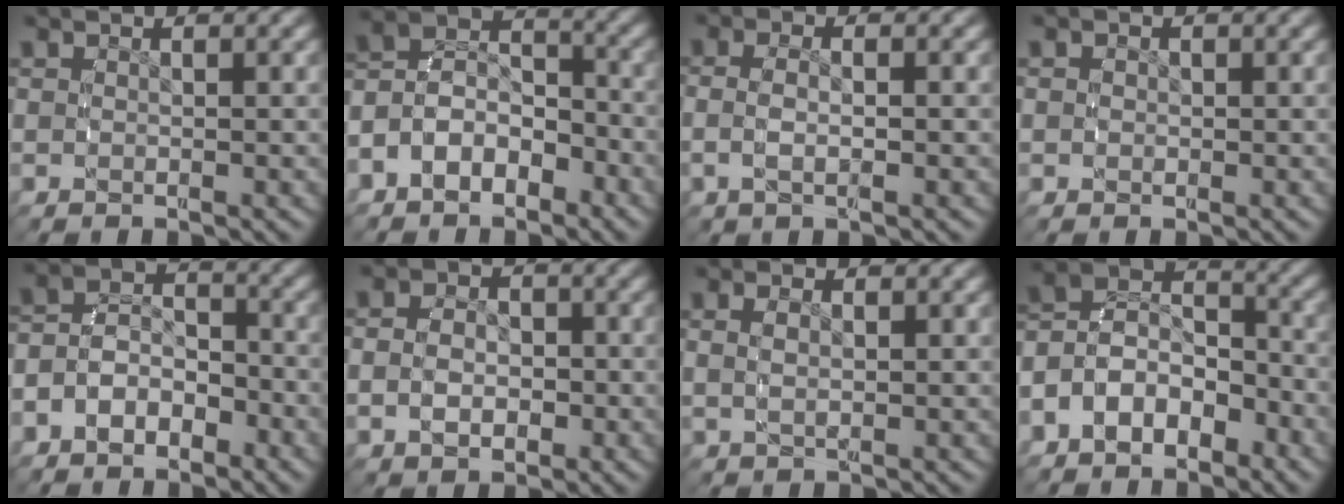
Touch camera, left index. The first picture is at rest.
{"total": 7.3, "force": [-1.9, 6.0, 3.9], "torque": [-0.085, 0.000, -0.044]}
{"total": 2.9, "force": [-0.3, 1.4, 2.6], "torque": [-0.060, 0.001, -0.005]}
{"total": 0.8, "force": [0.0, 0.7, 0.4], "torque": [-0.004, 0.002, -0.002]}
{"total": 6.6, "force": [-2.2, 5.3, 3.2], "torque": [-0.071, -0.003, -0.048]}
{"total": 4.3, "force": [-0.8, 3.5, 2.5], "torque": [-0.051, 0.001, -0.017]}
{"total": 2.0, "force": [0.5, 1.0, 1.7], "torque": [-0.034, 0.004, 0.012]}
{"total": 8.2, "force": [-1.3, 6.7, 4.6], "torque": [-0.102, -0.002, -0.033]}